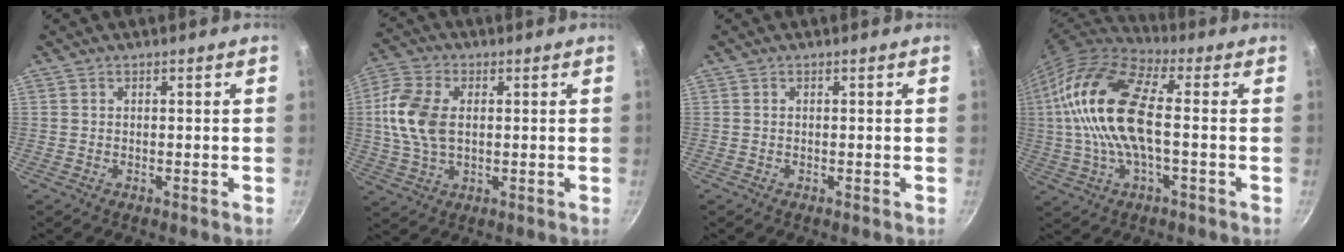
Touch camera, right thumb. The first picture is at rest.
{"total": 11.2, "force": [1.0, 7.1, 8.6], "torque": [-0.170, 0.009, 0.012]}
{"total": 0.0}
{"total": 18.4, "force": [0.7, 8.0, 16.6], "torque": [-0.326, 0.026, 0.000]}